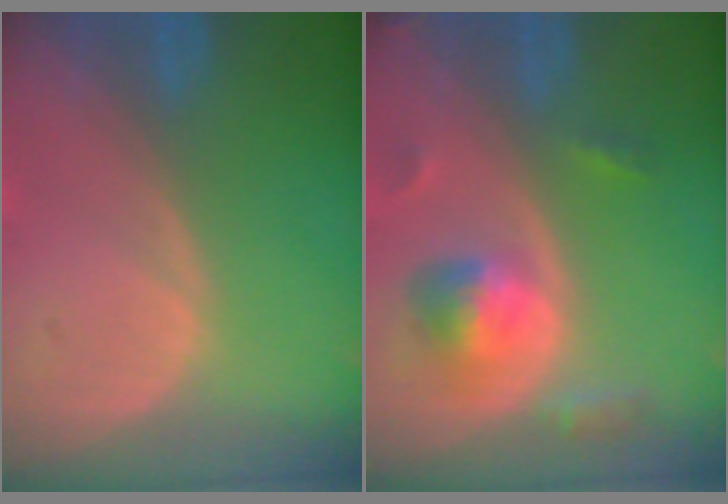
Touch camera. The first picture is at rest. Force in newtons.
{"total": 5.6, "press": 5.3, "slide": 1.8}